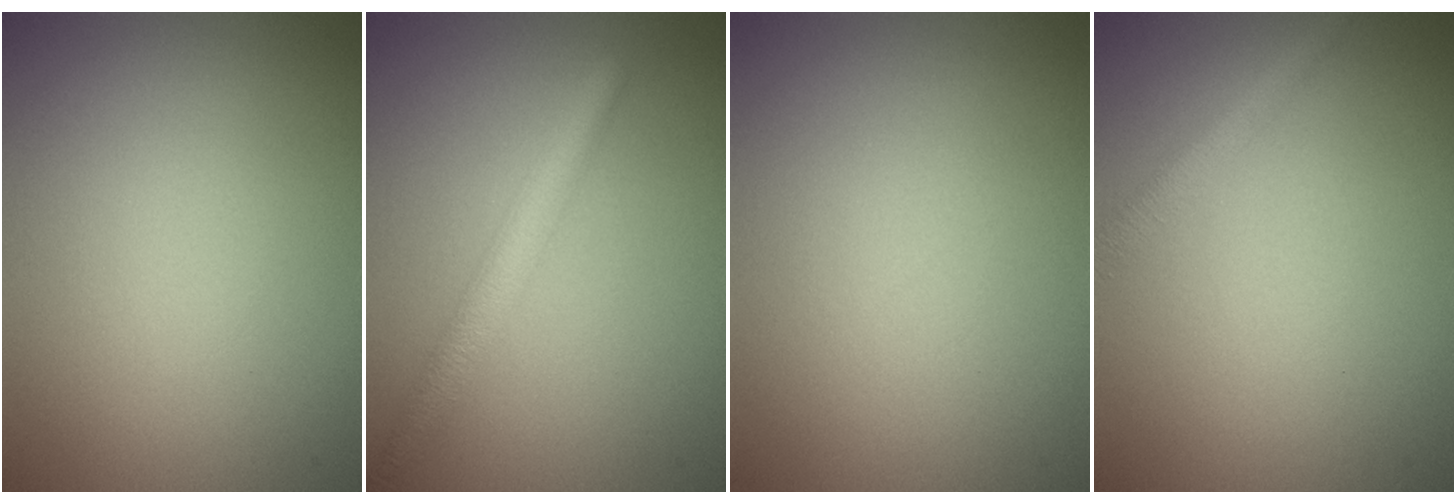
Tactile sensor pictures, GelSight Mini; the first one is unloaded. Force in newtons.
{"total": 3.3, "press": 3.3, "slide": 0.1}
{"total": 0.0}
{"total": 2.0, "press": 2.0, "slide": 0.0}